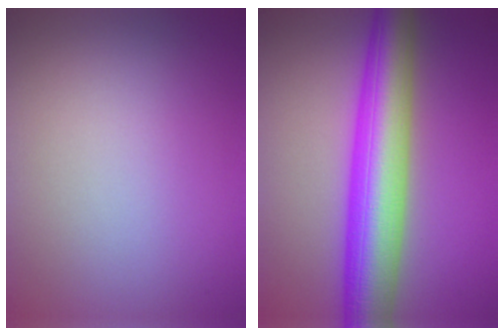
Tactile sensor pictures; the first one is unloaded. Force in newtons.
{"total": 9.9, "press": 9.9, "slide": 0.3}